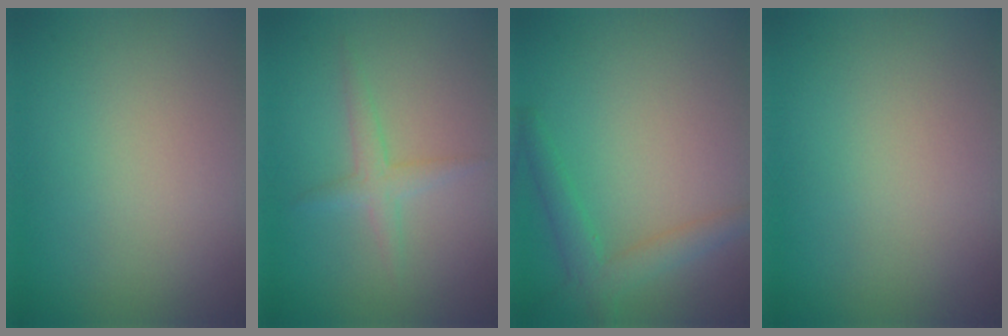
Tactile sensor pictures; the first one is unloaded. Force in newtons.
{"total": 1.8, "press": 1.8, "slide": 0.1}
{"total": 2.9, "press": 2.9, "slide": 0.1}
{"total": 0.0}